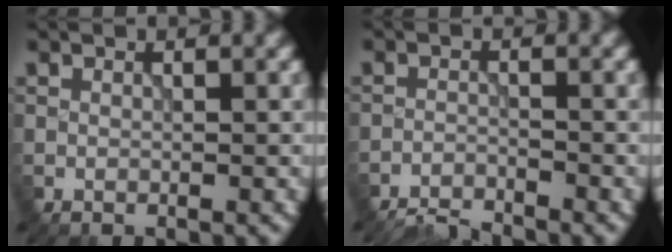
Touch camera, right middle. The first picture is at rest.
{"total": 3.2, "force": [-3.1, 0.2, 0.5], "torque": [-0.011, -0.005, -0.064]}